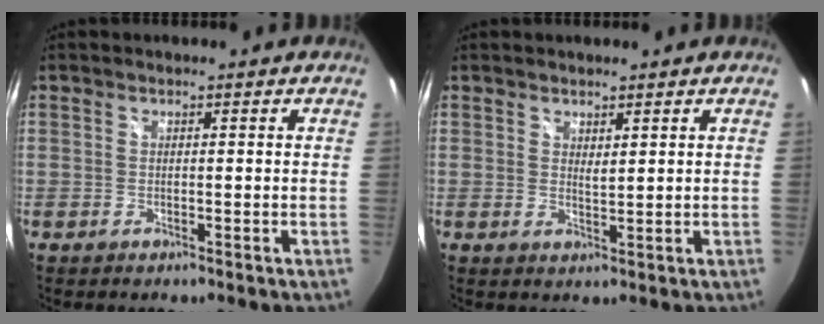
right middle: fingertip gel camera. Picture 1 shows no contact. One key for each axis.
{"total": 1.5, "fx": 1.2, "fy": 0.3, "fz": 0.8, "tx": -0.011, "ty": -0.002, "tz": 0.020}